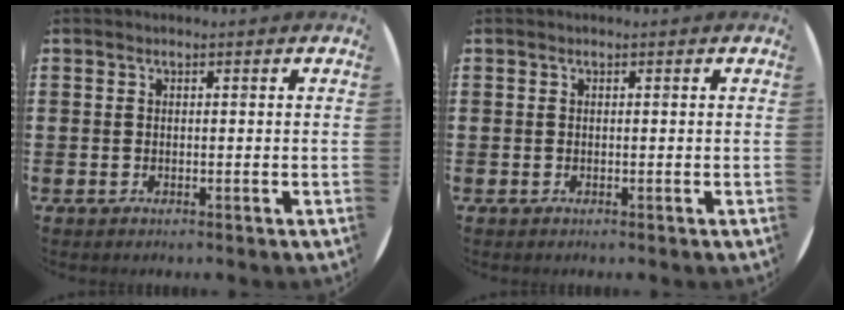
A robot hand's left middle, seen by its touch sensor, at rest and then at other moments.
{"total": 0.0}